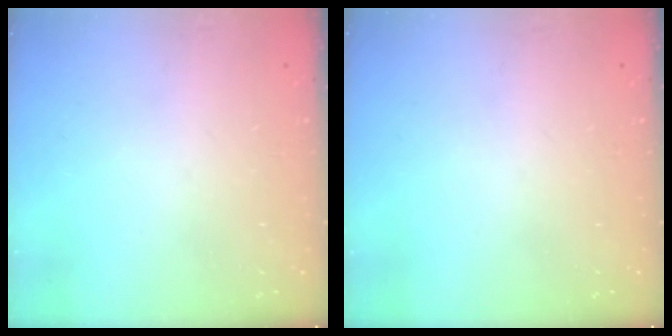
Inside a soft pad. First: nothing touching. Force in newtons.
{"total": 0.0}